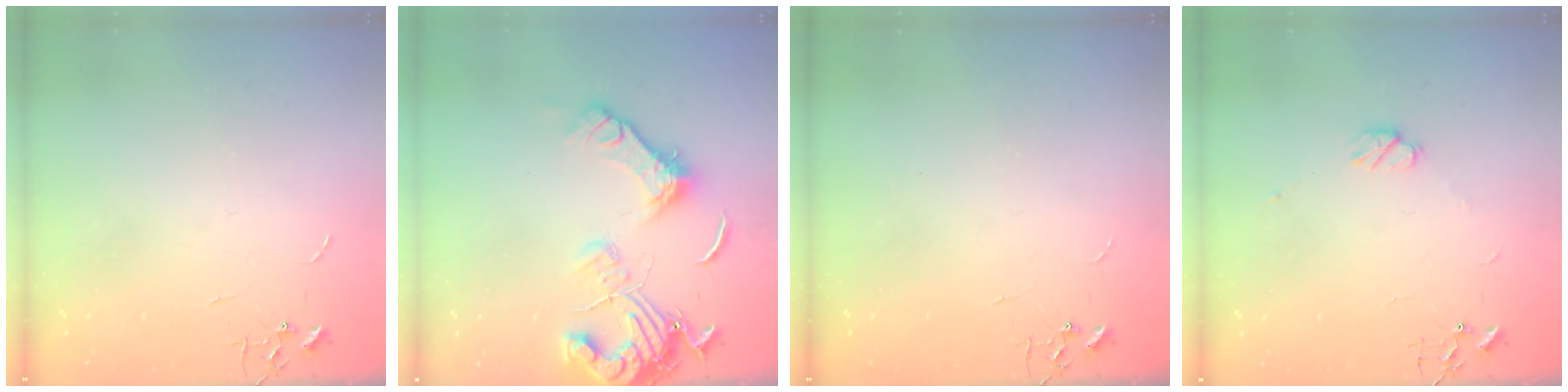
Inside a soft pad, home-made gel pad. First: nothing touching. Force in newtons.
{"total": 16.5, "press": 16.4, "slide": 2.4}
{"total": 0.0}
{"total": 3.7, "press": 3.6, "slide": 0.7}